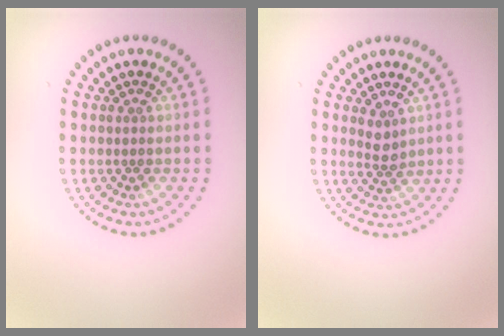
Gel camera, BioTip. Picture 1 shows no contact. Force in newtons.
{"total": 1.6, "press": 1.3, "slide": 0.9}